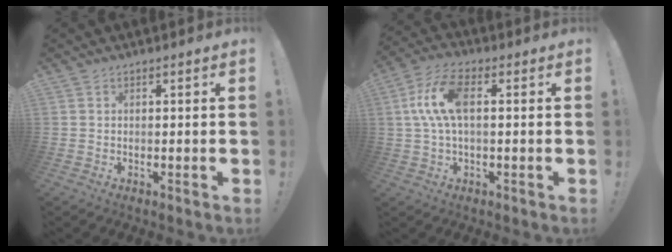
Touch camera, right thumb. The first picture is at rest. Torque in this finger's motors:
{"motor_torque": [0.57, 0.55, 1.55, -0.24, 0.18]}